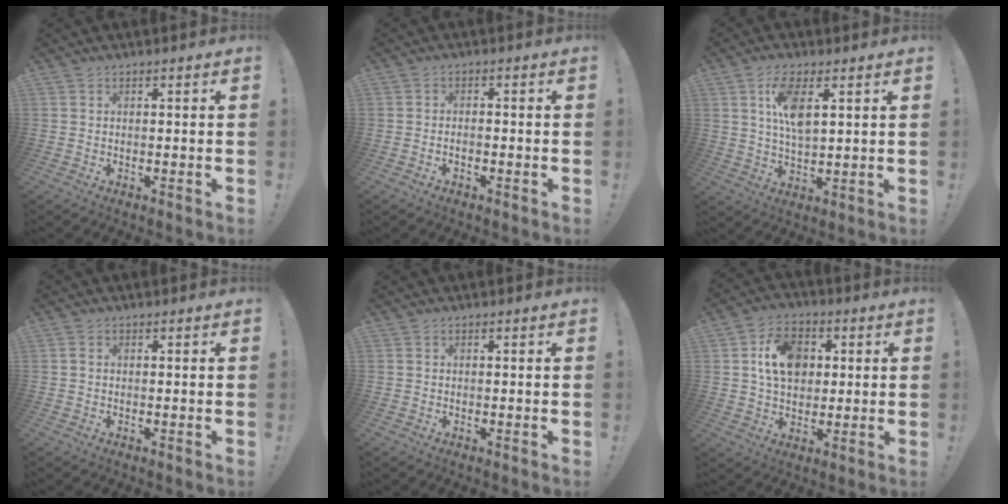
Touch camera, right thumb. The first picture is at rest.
{"total": 1.3, "force": [-1.2, 0.4, 0.5], "torque": [-0.015, 0.005, -0.019]}
{"total": 9.6, "force": [3.8, 4.0, 7.9], "torque": [-0.148, -0.006, 0.065]}
{"total": 1.0, "force": [0.2, 0.6, 0.7], "torque": [-0.015, 0.004, 0.003]}
{"total": 0.0}
{"total": 12.1, "force": [2.8, 9.1, 7.4], "torque": [-0.102, 0.004, 0.054]}